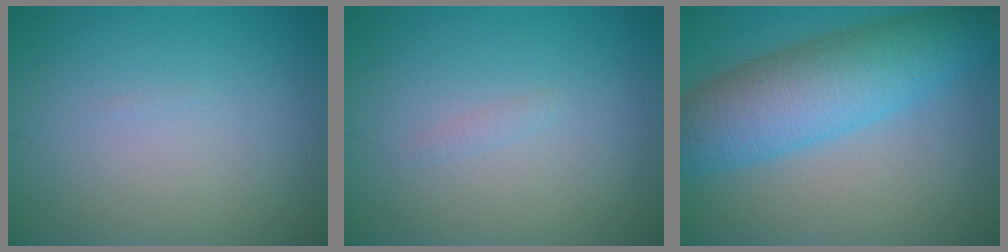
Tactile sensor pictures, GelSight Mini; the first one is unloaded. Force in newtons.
{"total": 0.5, "press": 0.5, "slide": 0.1}
{"total": 8.4, "press": 8.4, "slide": 0.2}